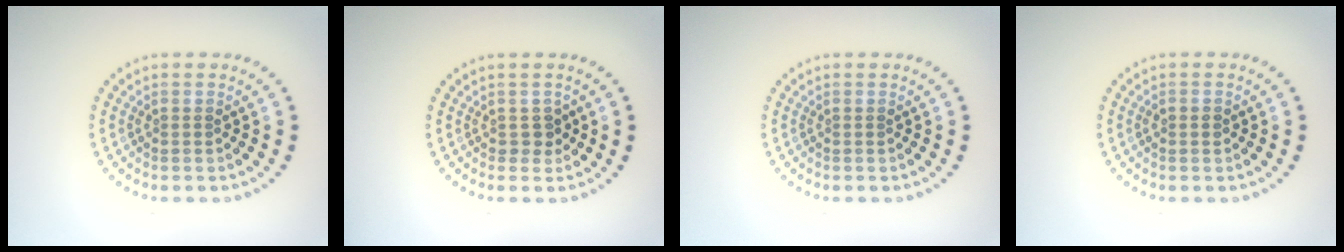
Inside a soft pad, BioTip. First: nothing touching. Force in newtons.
{"total": 1.1, "press": 1.0, "slide": 0.5}
{"total": 0.0}
{"total": 1.1, "press": 1.1, "slide": 0.1}